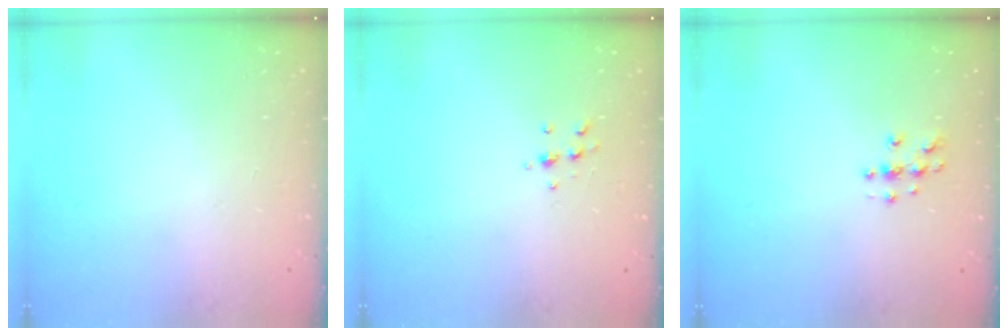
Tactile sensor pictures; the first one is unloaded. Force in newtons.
{"total": 5.8, "press": 5.8, "slide": 0.6}
{"total": 3.9, "press": 3.8, "slide": 0.4}